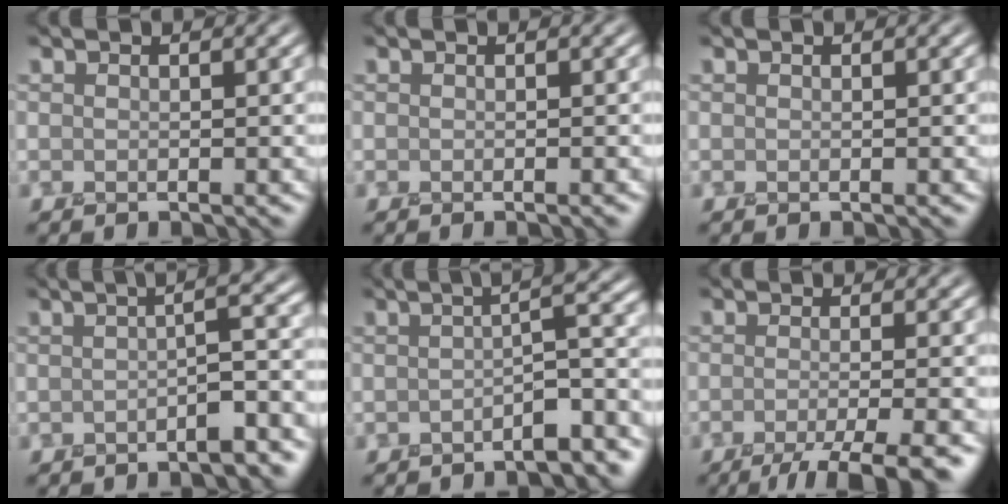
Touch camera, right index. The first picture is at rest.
{"total": 0.6, "force": [-0.3, 0.0, 0.5], "torque": [-0.003, 0.000, -0.004]}
{"total": 0.0}
{"total": 5.7, "force": [-1.7, 1.5, 5.3], "torque": [-0.056, 0.014, -0.034]}
{"total": 6.5, "force": [-3.0, 1.8, 5.4], "torque": [-0.051, 0.018, -0.052]}
{"total": 6.0, "force": [-3.5, 1.4, 4.7], "torque": [-0.056, -0.006, -0.059]}